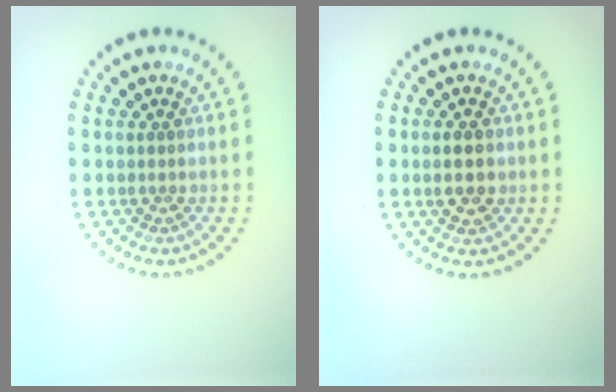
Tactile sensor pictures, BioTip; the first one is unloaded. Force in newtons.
{"total": 2.5, "press": 2.5, "slide": 0.1}